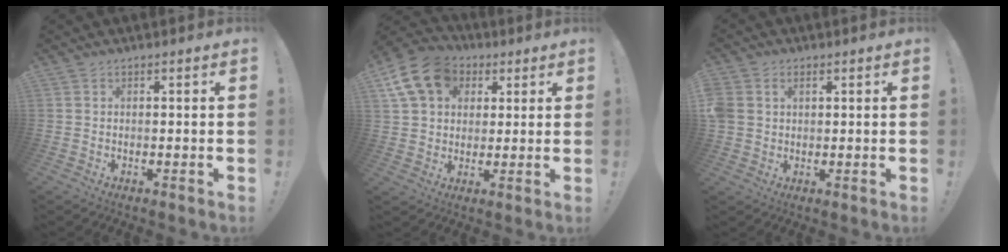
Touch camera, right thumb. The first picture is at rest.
{"total": 15.3, "force": [5.8, 11.9, 7.6], "torque": [-0.114, -0.017, 0.115]}
{"total": 4.1, "force": [1.1, 3.4, 1.9], "torque": [-0.043, 0.003, 0.024]}